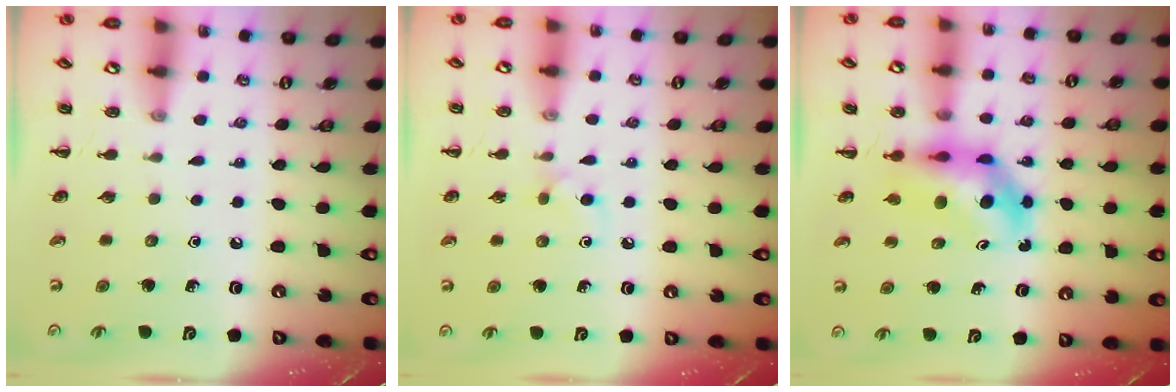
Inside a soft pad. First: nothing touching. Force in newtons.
{"total": 4.5, "press": 4.2, "slide": 1.7}
{"total": 5.9, "press": 5.7, "slide": 1.2}